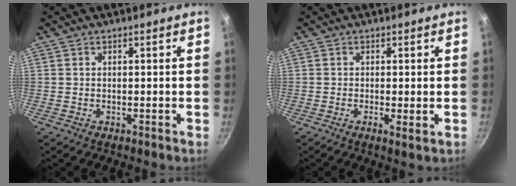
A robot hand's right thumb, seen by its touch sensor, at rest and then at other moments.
{"total": 2.1, "force": [-0.3, 0.5, 2.0], "torque": [-0.036, -0.008, -0.006]}